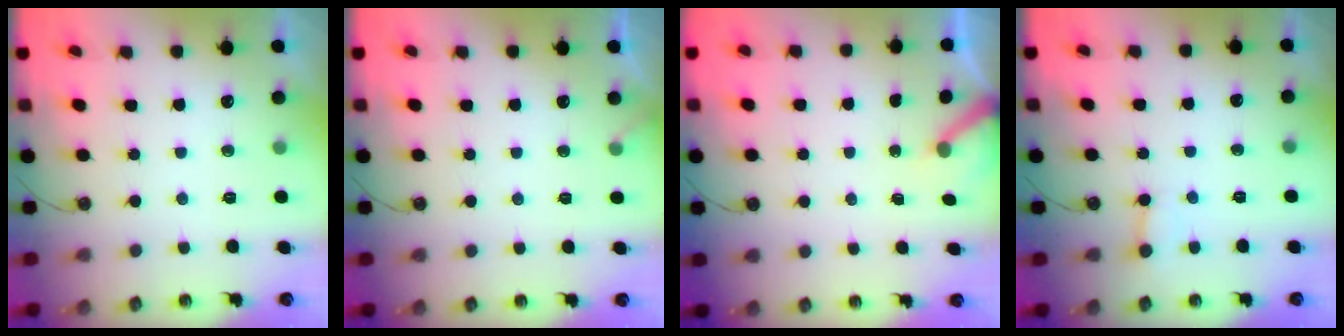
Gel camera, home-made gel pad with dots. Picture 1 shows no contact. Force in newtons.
{"total": 2.4, "press": 2.4, "slide": 0.2}
{"total": 2.9, "press": 2.9, "slide": 0.3}
{"total": 3.0, "press": 3.0, "slide": 0.3}